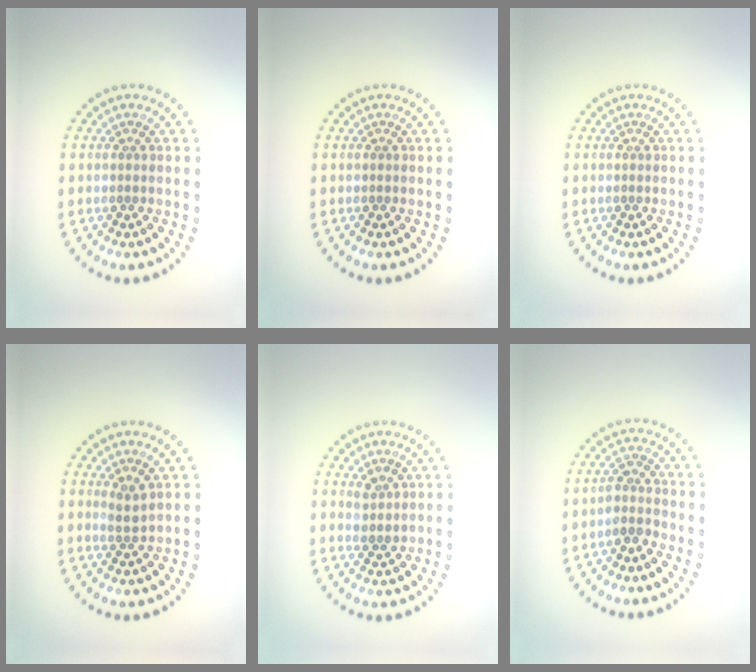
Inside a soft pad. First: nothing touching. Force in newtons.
{"total": 0.0}
{"total": 0.0}
{"total": 1.3, "press": 1.1, "slide": 0.7}
{"total": 1.5, "press": 1.3, "slide": 0.8}
{"total": 1.9, "press": 1.5, "slide": 1.1}